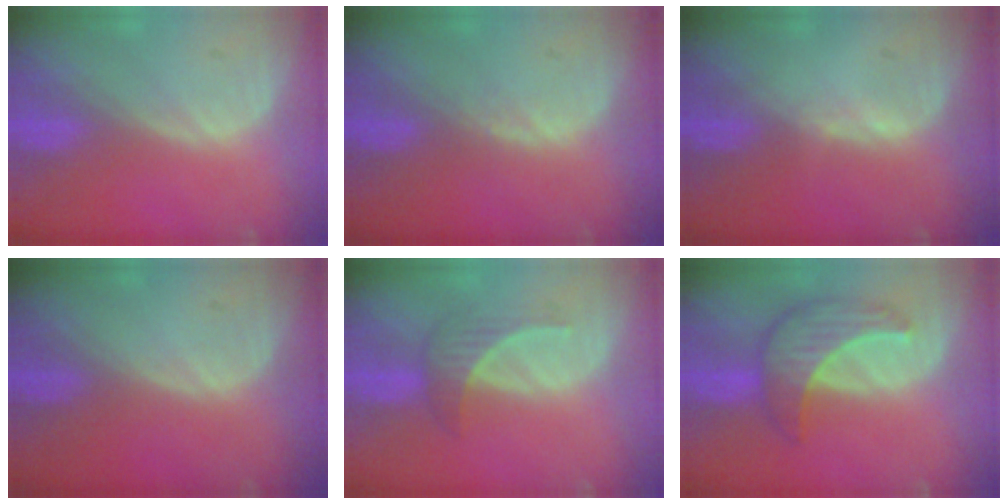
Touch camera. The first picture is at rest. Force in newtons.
{"total": 0.8, "press": 0.8, "slide": 0.3}
{"total": 0.6, "press": 0.5, "slide": 0.3}
{"total": 0.0}
{"total": 3.6, "press": 3.5, "slide": 0.9}
{"total": 6.9, "press": 6.9, "slide": 0.1}